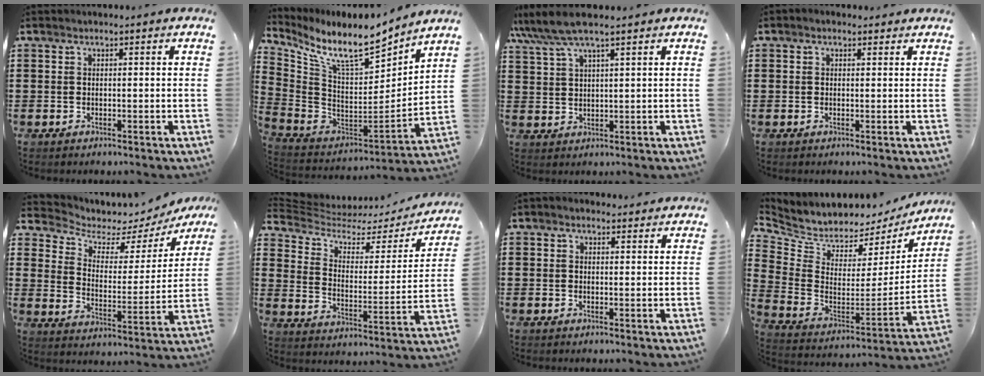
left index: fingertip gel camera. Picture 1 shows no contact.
{"total": 9.9, "force": [7.9, 2.0, 5.7], "torque": [-0.137, -0.066, 0.131]}
{"total": 5.6, "force": [4.4, 0.5, 3.5], "torque": [-0.081, -0.007, 0.078]}
{"total": 0.8, "force": [0.3, 0.6, 0.4], "torque": [-0.010, 0.006, 0.006]}
{"total": 4.2, "force": [3.7, 1.8, 1.0], "torque": [-0.041, -0.031, 0.054]}
{"total": 4.5, "force": [3.5, 2.0, 2.2], "torque": [-0.064, -0.024, 0.055]}
{"total": 1.4, "force": [1.2, 0.6, 0.3], "torque": [-0.010, 0.005, 0.023]}
{"total": 4.6, "force": [4.3, 1.8, 0.2], "torque": [-0.038, -0.050, 0.073]}